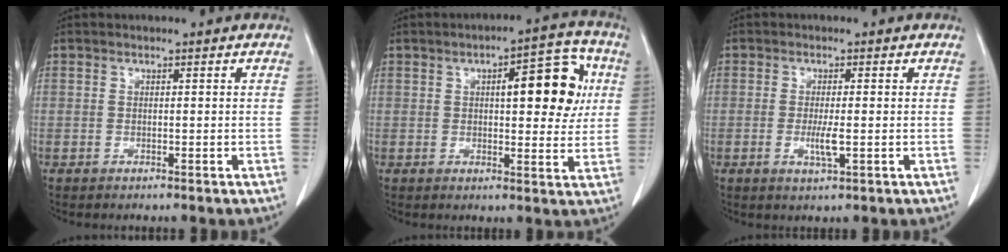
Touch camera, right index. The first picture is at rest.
{"total": 10.8, "force": [2.6, 3.6, 9.9], "torque": [-0.126, 0.025, 0.032]}
{"total": 3.1, "force": [-0.7, 0.4, 3.0], "torque": [-0.062, -0.006, -0.010]}